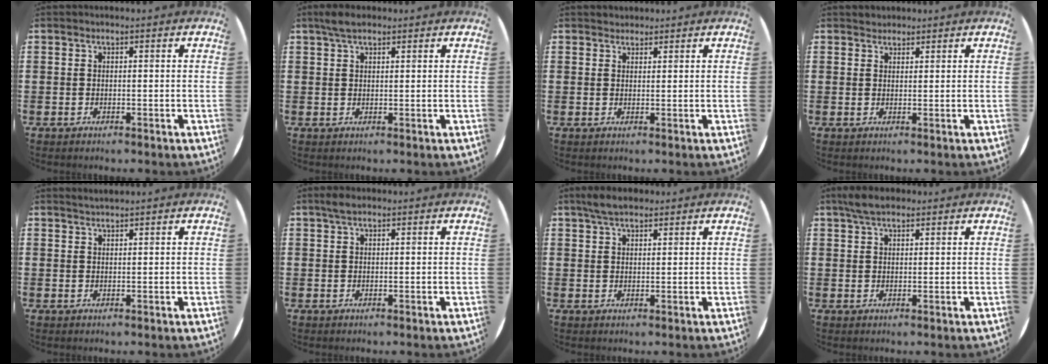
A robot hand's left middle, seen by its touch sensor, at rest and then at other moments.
{"total": 2.7, "force": [2.1, 1.0, 1.4], "torque": [-0.031, 0.008, 0.038]}
{"total": 1.2, "force": [1.1, 0.3, -0.2], "torque": [0.002, 0.003, 0.022]}
{"total": 1.4, "force": [1.3, 0.4, -0.2], "torque": [0.010, -0.001, 0.024]}
{"total": 1.2, "force": [1.1, -0.1, 0.2], "torque": [-0.004, 0.000, 0.022]}
{"total": 1.7, "force": [1.2, 0.7, 1.0], "torque": [-0.021, 0.007, 0.020]}
{"total": 3.6, "force": [2.9, 1.2, 1.8], "torque": [-0.040, 0.006, 0.054]}
{"total": 3.6, "force": [2.8, 1.3, 1.7], "torque": [-0.039, 0.009, 0.052]}